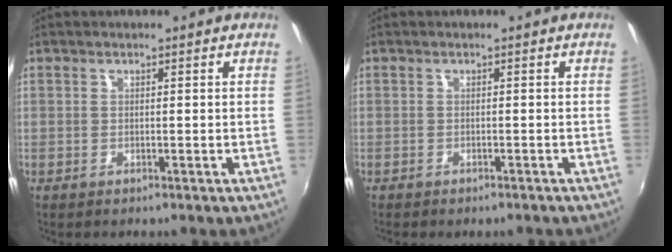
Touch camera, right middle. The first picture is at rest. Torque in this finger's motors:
{"motor_torque": [1.01, -1.12, 0.23, 0.09]}